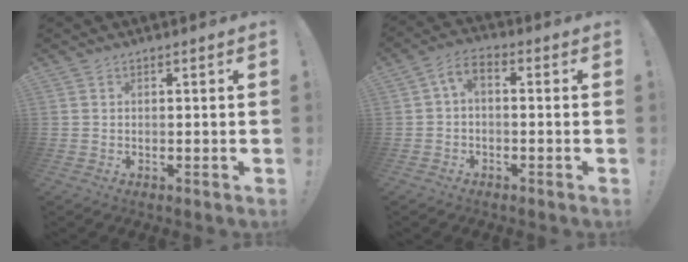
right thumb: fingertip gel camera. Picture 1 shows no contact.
{"total": 4.3, "force": [-0.5, 2.0, 3.7], "torque": [-0.078, 0.001, -0.008]}